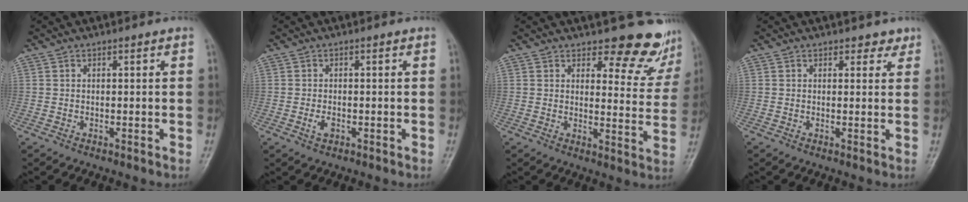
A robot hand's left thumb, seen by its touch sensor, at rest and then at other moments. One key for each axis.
{"total": 1.8, "fx": -0.6, "fy": 1.1, "fz": 1.3, "tx": -0.025, "ty": -0.001, "tz": -0.011}
{"total": 11.2, "fx": 10.1, "fy": 4.1, "fz": 2.8, "tx": 0.009, "ty": -0.086, "tz": 0.103}
{"total": 2.2, "fx": 1.6, "fy": 1.3, "fz": 0.7, "tx": 0.012, "ty": -0.007, "tz": 0.015}